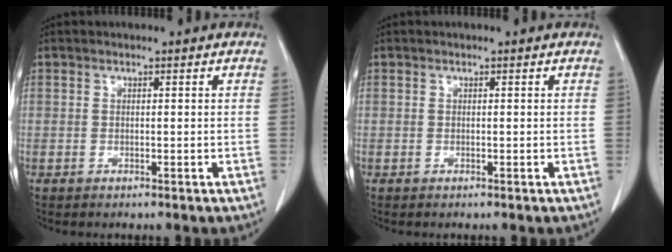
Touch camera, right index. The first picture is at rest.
{"total": 0.0}